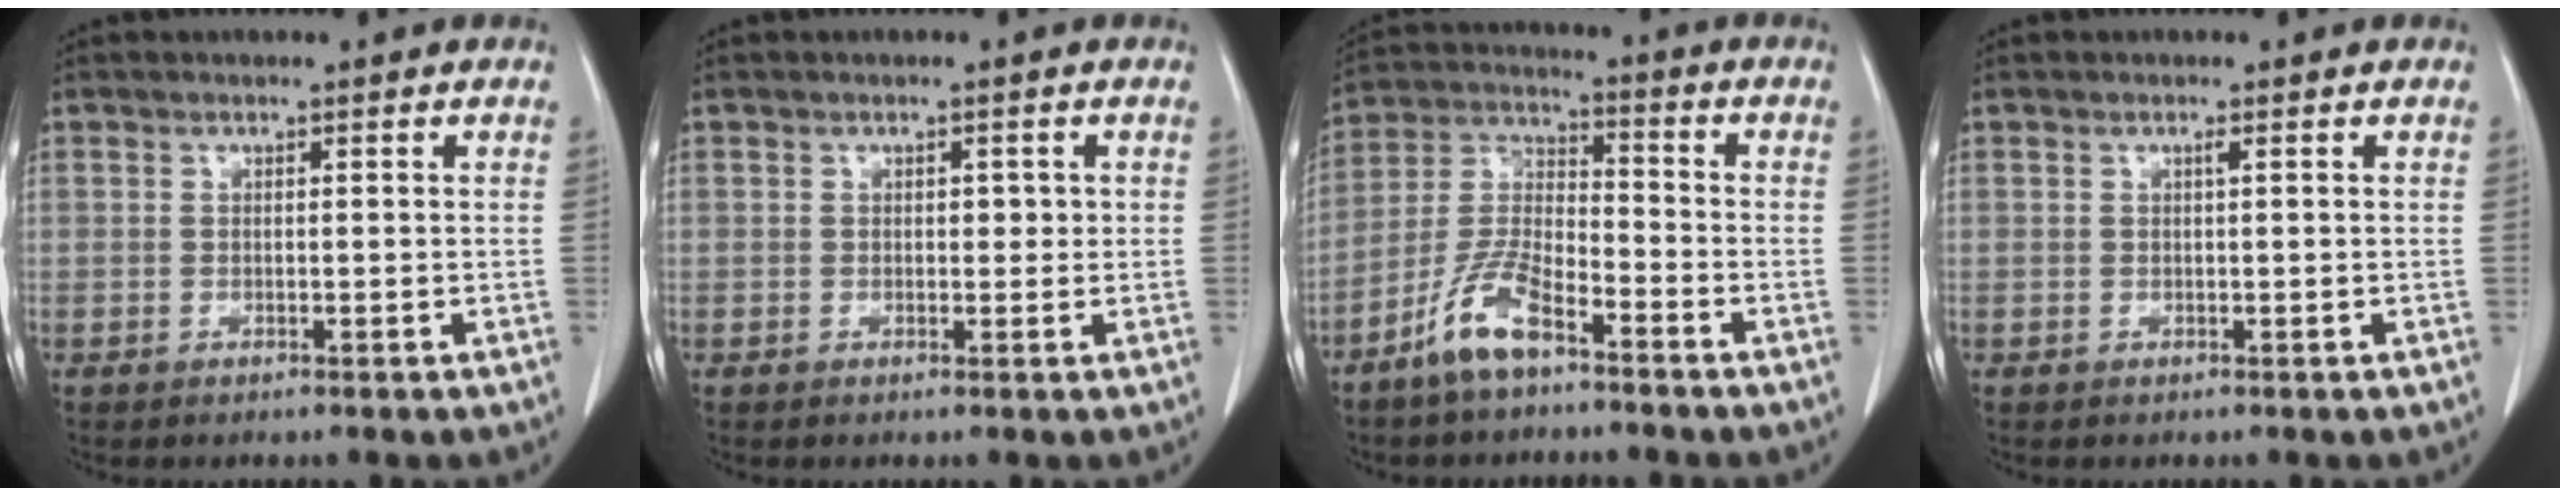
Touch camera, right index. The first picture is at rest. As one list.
[{"total": 2.3, "force": [0.3, 1.2, 1.9], "torque": [-0.021, 0.005, 0.003]}, {"total": 9.1, "force": [-6.1, 2.5, 6.3], "torque": [-0.140, -0.002, -0.126]}, {"total": 0.5, "force": [0.2, 0.0, 0.5], "torque": [-0.007, 0.001, 0.004]}]